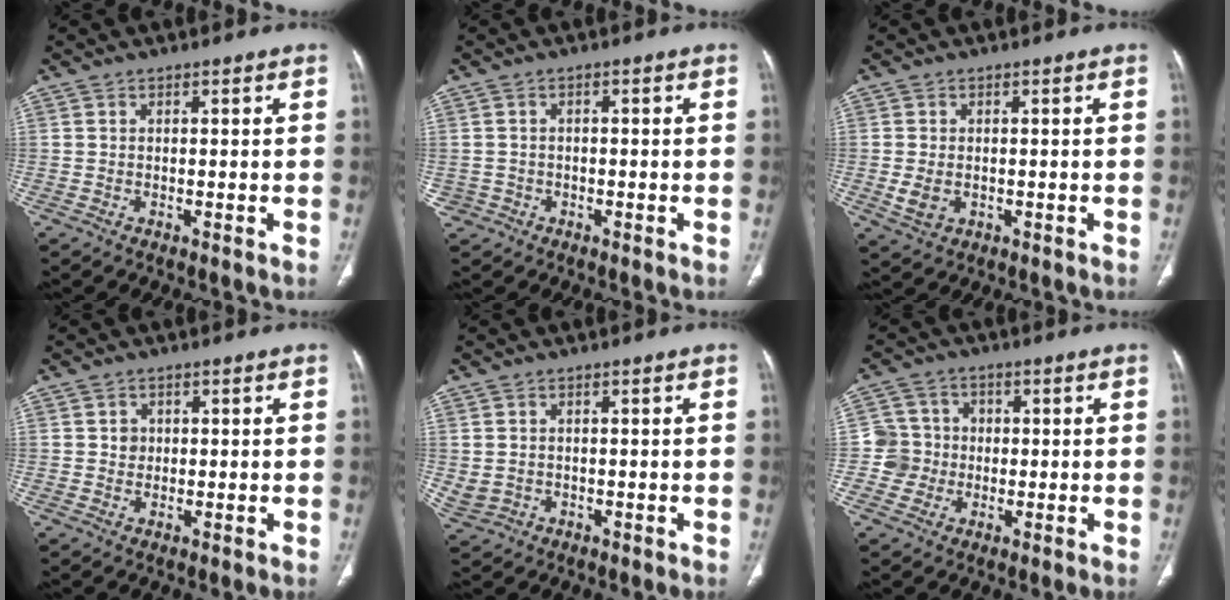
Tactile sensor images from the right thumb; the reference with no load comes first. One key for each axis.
{"total": 2.3, "fx": -0.9, "fy": 2.1, "fz": -0.1, "tx": 0.013, "ty": 0.014, "tz": -0.018}
{"total": 3.7, "fx": -0.5, "fy": 2.7, "fz": 2.4, "tx": -0.048, "ty": -0.002, "tz": -0.002}
{"total": 1.7, "fx": 0.3, "fy": 1.6, "fz": 0.5, "tx": 0.000, "ty": 0.002, "tz": 0.005}
{"total": 3.0, "fx": -0.1, "fy": 2.6, "fz": 1.4, "tx": -0.037, "ty": 0.003, "tz": 0.012}
{"total": 6.1, "fx": -0.7, "fy": 6.1, "fz": 0.4, "tx": 0.029, "ty": 0.015, "tz": -0.020}